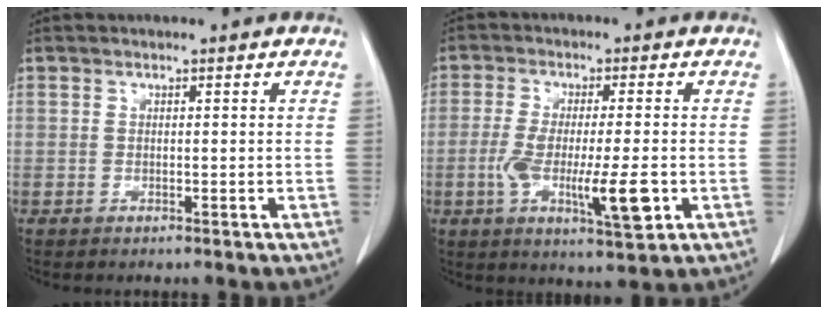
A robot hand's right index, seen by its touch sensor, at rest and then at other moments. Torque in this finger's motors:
{"motor_torque": [-0.05, 0.10, 0.15, 0.11]}